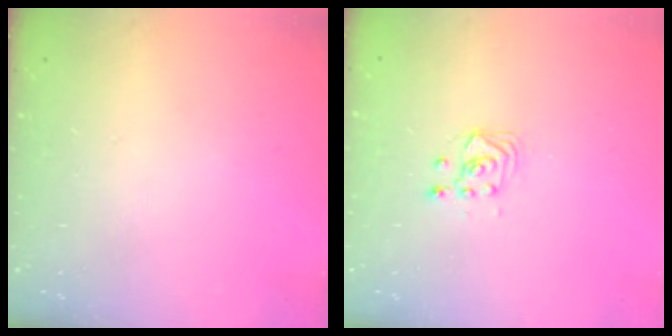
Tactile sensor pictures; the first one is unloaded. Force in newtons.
{"total": 3.2, "press": 3.1, "slide": 0.7}